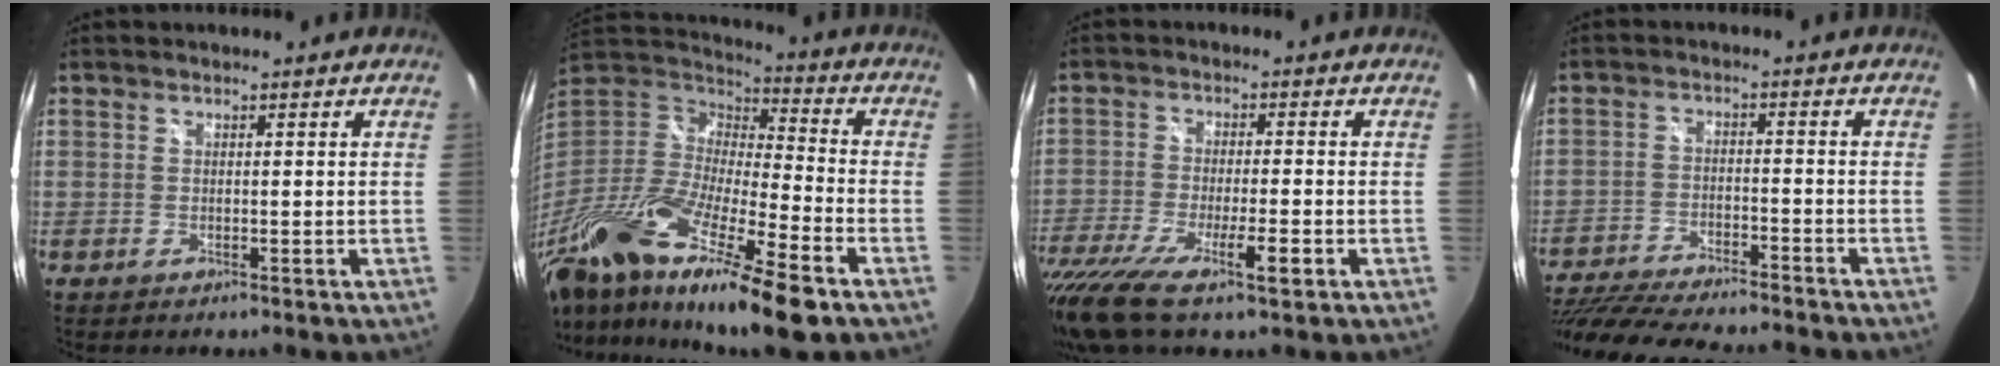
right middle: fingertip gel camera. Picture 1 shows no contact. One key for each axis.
{"total": 28.8, "fx": -19.1, "fy": 5.1, "fz": 20.9, "tx": -0.383, "ty": -0.050, "tz": -0.344}
{"total": 15.9, "fx": -9.8, "fy": 3.5, "fz": 12.0, "tx": -0.244, "ty": -0.064, "tz": -0.170}
{"total": 20.9, "fx": -18.1, "fy": 3.8, "fz": 9.9, "tx": -0.199, "ty": -0.040, "tz": -0.281}